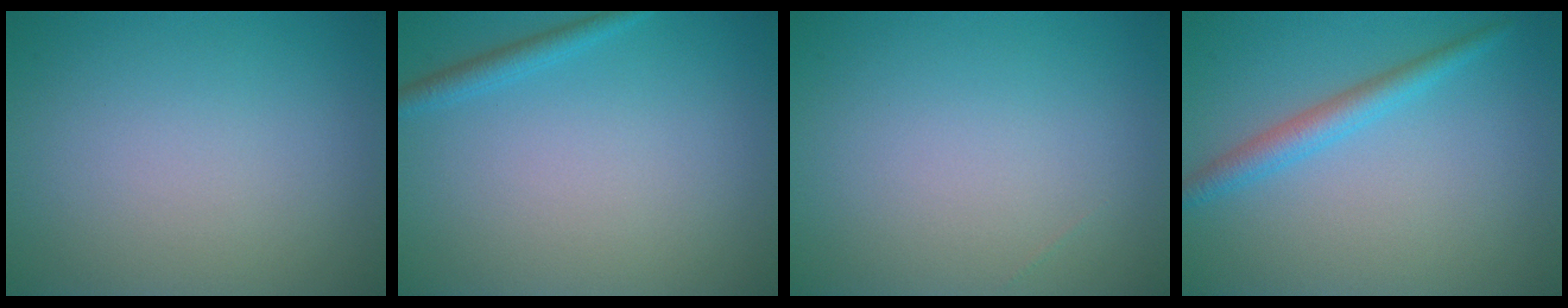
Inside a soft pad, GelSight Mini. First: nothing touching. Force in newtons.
{"total": 1.5, "press": 1.5, "slide": 0.1}
{"total": 0.0}
{"total": 2.5, "press": 2.5, "slide": 0.1}